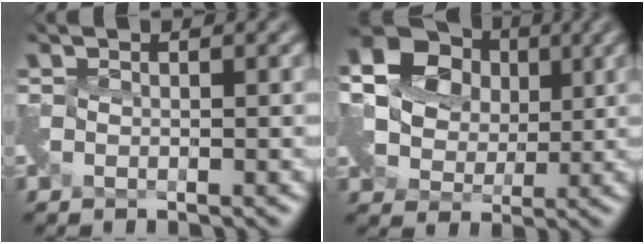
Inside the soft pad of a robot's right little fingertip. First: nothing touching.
{"total": 16.3, "force": [6.0, 13.3, 7.3], "torque": [-0.170, 0.058, 0.086]}